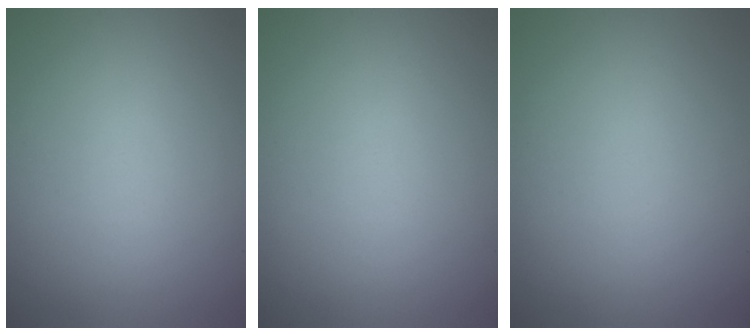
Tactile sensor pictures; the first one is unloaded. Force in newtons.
{"total": 0.0}
{"total": 0.0}